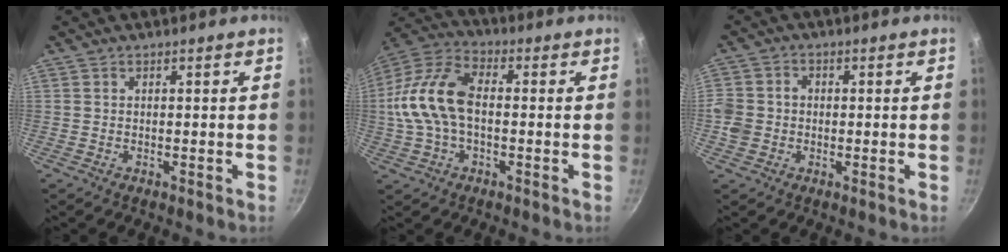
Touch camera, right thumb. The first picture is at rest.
{"total": 14.5, "force": [-0.6, 8.4, 11.7], "torque": [-0.226, 0.040, -0.027]}
{"total": 5.4, "force": [-1.1, 4.7, 2.4], "torque": [-0.039, 0.011, -0.028]}